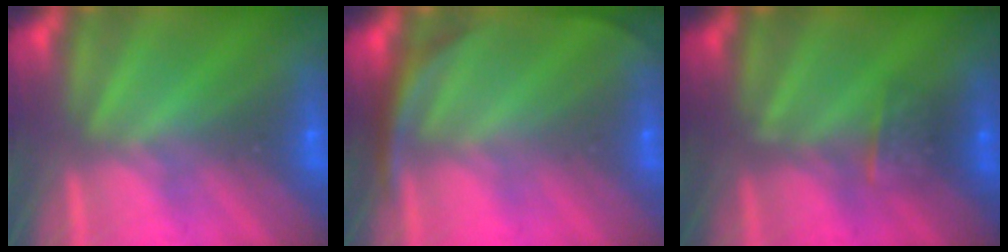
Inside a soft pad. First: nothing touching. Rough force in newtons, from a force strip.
{"total": 3.5}
{"total": 2.5}